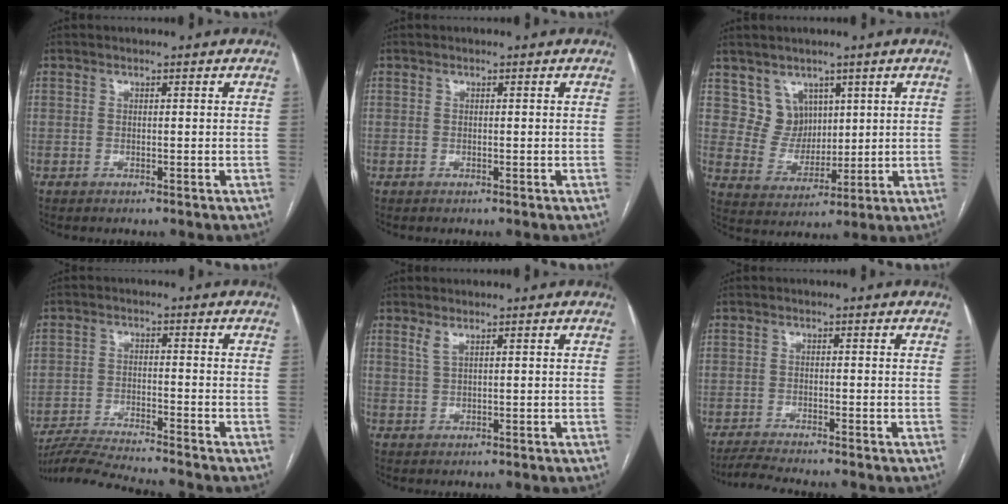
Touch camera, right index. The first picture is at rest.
{"total": 0.0}
{"total": 6.1, "force": [3.4, 5.0, 0.9], "torque": [-0.021, 0.009, 0.076]}
{"total": 9.1, "force": [-8.7, -1.3, 2.6], "torque": [-0.040, -0.012, -0.150]}
{"total": 1.5, "force": [1.0, 0.2, 1.1], "torque": [-0.032, 0.003, 0.025]}
{"total": 3.4, "force": [-3.2, -0.6, 1.1], "torque": [-0.021, -0.018, -0.054]}